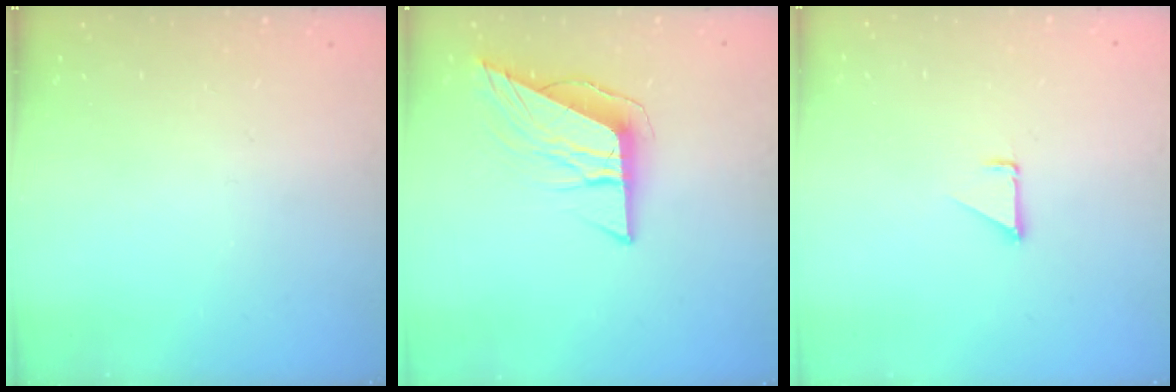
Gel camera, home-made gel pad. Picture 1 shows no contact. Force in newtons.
{"total": 9.3, "press": 9.2, "slide": 1.6}
{"total": 1.5, "press": 1.5, "slide": 0.1}